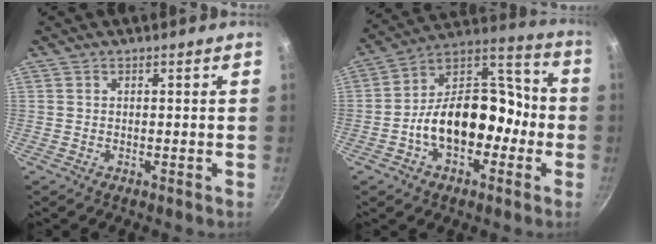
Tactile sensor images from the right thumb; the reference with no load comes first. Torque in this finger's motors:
{"motor_torque": [2.15, 2.86, 1.52, -0.89, 0.14]}